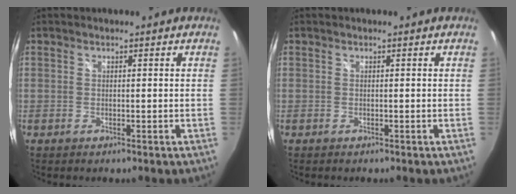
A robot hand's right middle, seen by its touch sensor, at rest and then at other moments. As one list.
[{"total": 0.0}]